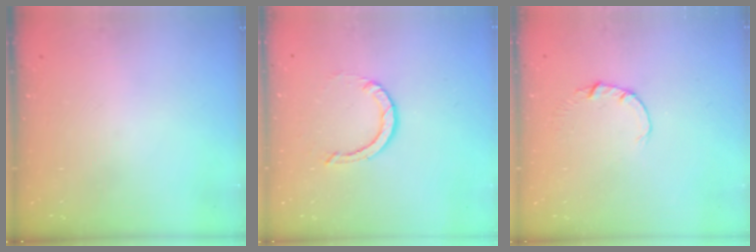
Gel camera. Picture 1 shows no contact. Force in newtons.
{"total": 3.8, "press": 3.8, "slide": 0.4}
{"total": 0.5, "press": 0.5, "slide": 0.1}